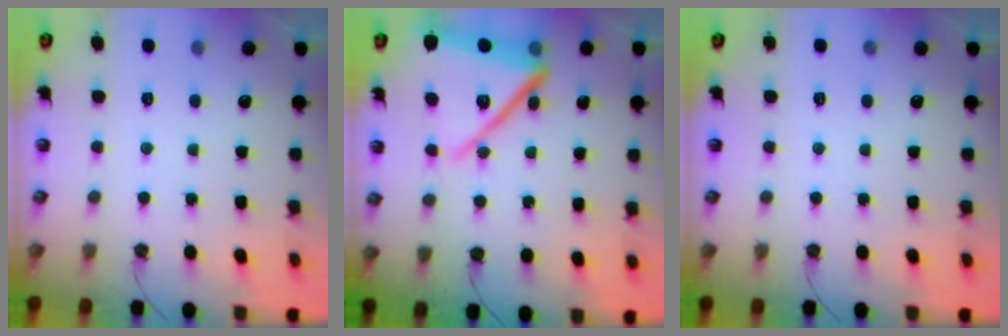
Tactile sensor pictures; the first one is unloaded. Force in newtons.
{"total": 19.4, "press": 16.4, "slide": 10.3}
{"total": 0.0}